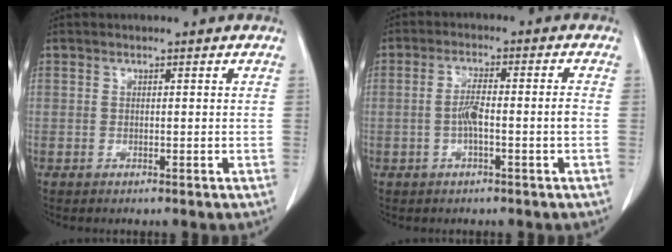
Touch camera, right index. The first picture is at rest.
{"total": 4.8, "force": [-1.1, 0.2, 4.6], "torque": [-0.093, 0.011, -0.017]}